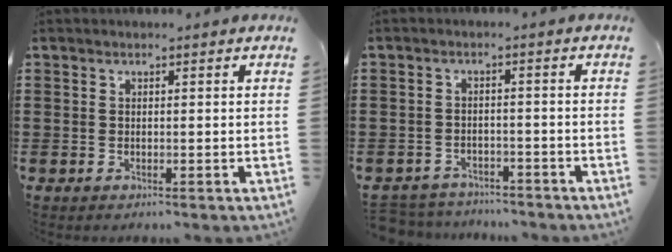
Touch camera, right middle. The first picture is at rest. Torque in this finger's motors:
{"motor_torque": [0.87, 0.17, 0.01, -0.01]}